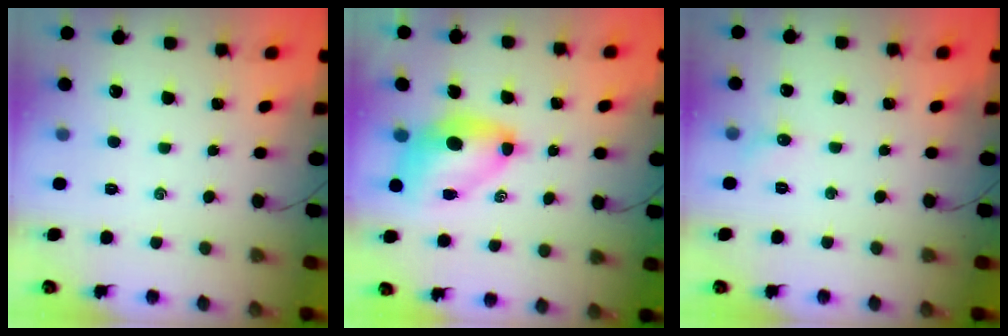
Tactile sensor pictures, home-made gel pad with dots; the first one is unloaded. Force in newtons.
{"total": 8.4, "press": 8.1, "slide": 2.3}
{"total": 3.8, "press": 3.6, "slide": 1.2}